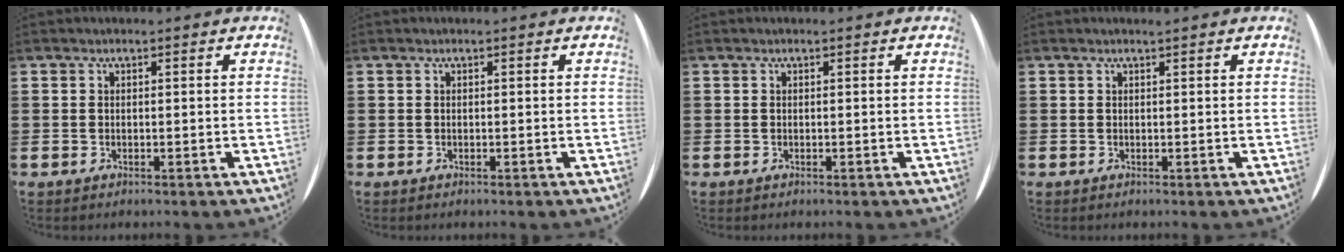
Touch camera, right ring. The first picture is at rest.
{"total": 0.0}
{"total": 0.0}
{"total": 0.0}